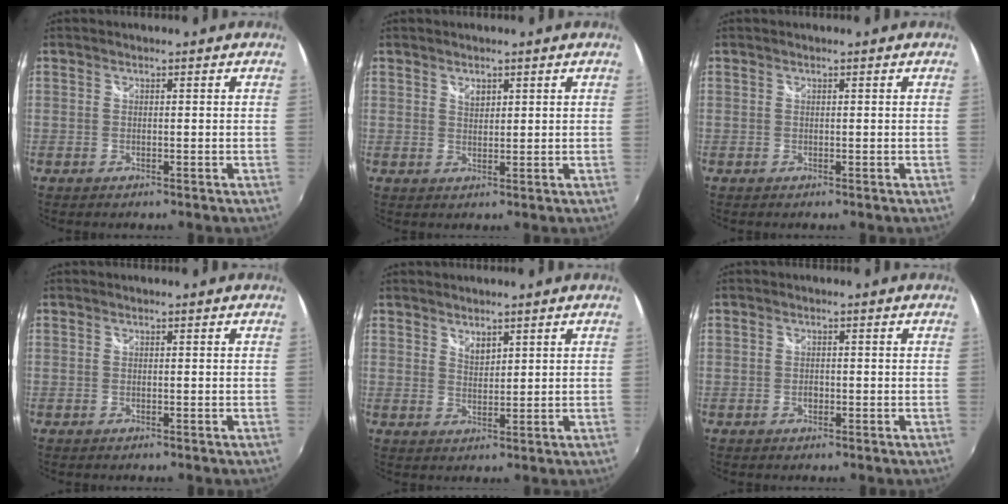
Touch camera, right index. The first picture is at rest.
{"total": 2.0, "force": [1.2, 1.3, 0.9], "torque": [-0.010, 0.002, 0.021]}
{"total": 0.0}
{"total": 0.0}
{"total": 2.5, "force": [2.1, 1.1, 0.9], "torque": [-0.011, -0.002, 0.037]}
{"total": 1.1, "force": [-0.4, 0.9, 0.5], "torque": [-0.008, 0.000, -0.007]}